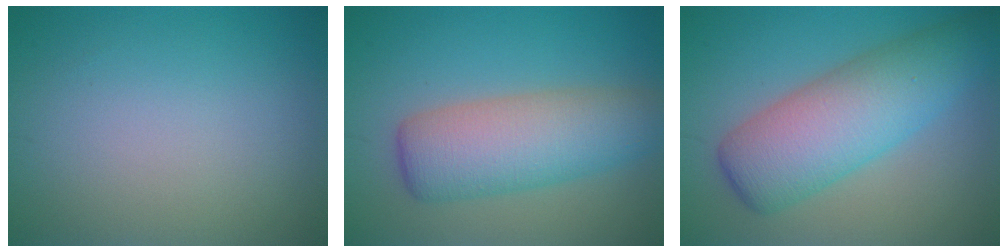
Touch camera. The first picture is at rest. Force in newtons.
{"total": 6.8, "press": 6.8, "slide": 0.5}
{"total": 6.7, "press": 6.7, "slide": 0.1}